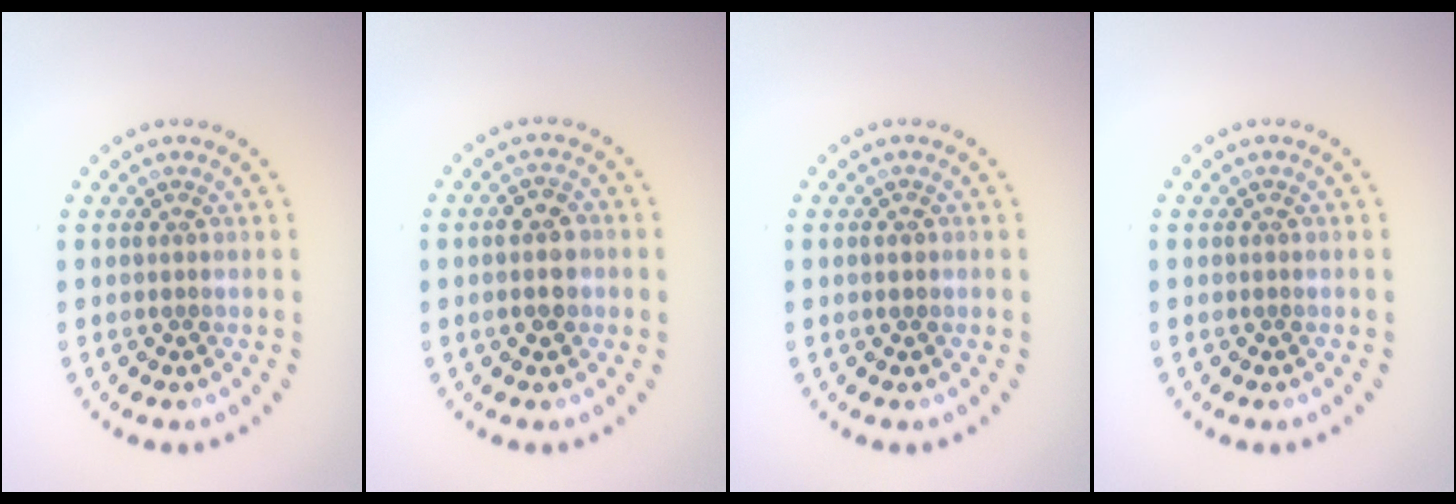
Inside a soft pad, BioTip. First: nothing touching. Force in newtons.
{"total": 2.3, "press": 2.3, "slide": 0.0}
{"total": 1.0, "press": 1.0, "slide": 0.1}
{"total": 0.0}